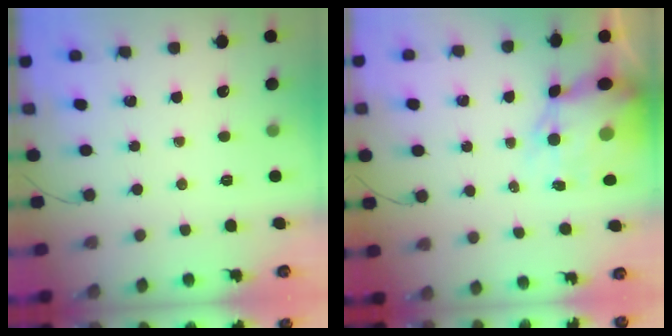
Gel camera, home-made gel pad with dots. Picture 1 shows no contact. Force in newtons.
{"total": 8.9, "press": 8.5, "slide": 2.6}